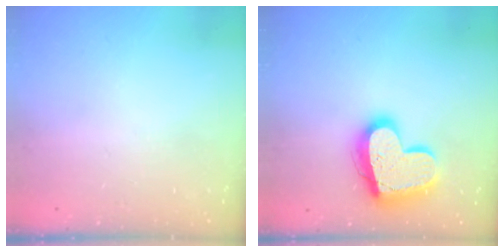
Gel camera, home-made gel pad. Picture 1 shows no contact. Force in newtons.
{"total": 18.2, "press": 18.2, "slide": 1.6}